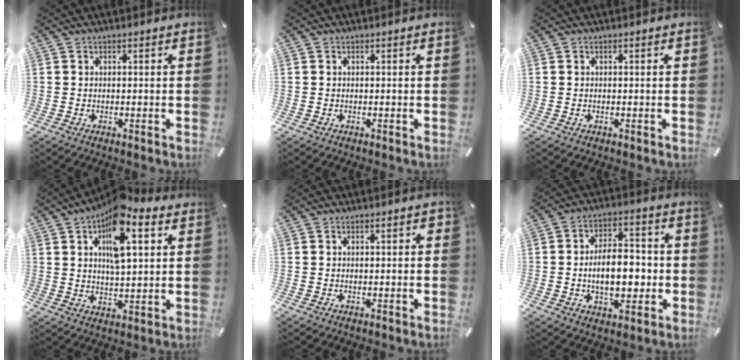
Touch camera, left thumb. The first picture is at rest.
{"total": 0.0}
{"total": 0.0}
{"total": 14.6, "force": [6.8, 6.5, 11.1], "torque": [-0.166, -0.019, 0.112]}
{"total": 1.4, "force": [0.2, 0.4, 1.3], "torque": [-0.025, 0.003, 0.001]}
{"total": 11.8, "force": [-1.6, 7.1, 9.3], "torque": [-0.131, 0.003, -0.031]}